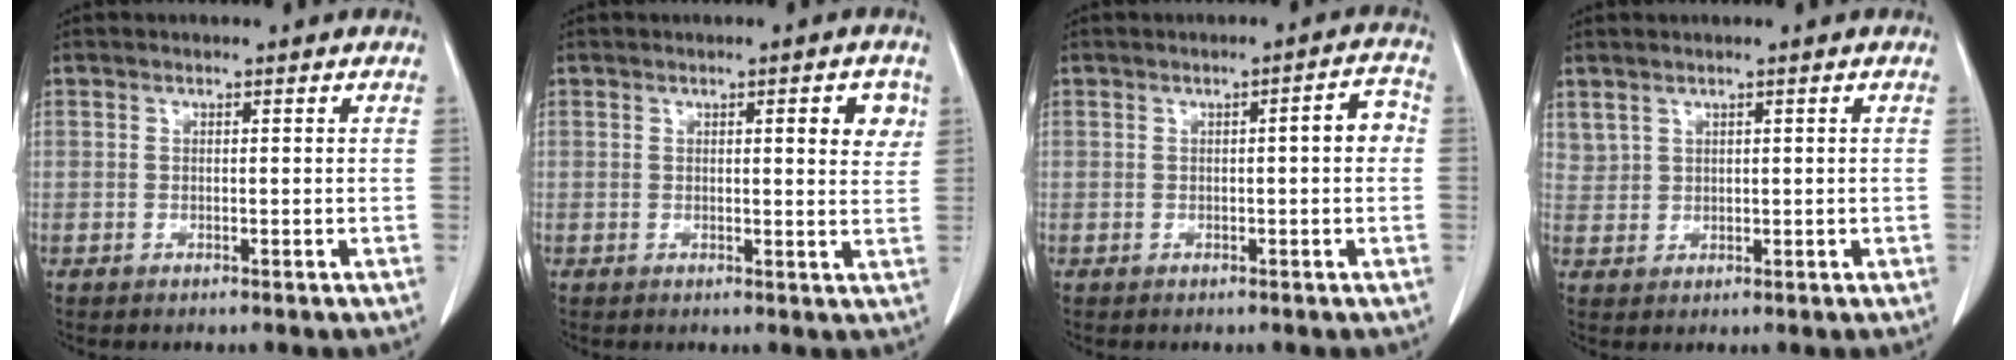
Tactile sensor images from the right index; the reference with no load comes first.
{"total": 4.1, "force": [1.6, 0.9, 3.7], "torque": [-0.041, -0.004, 0.017]}
{"total": 3.5, "force": [0.0, 0.6, 3.4], "torque": [-0.041, 0.011, -0.003]}
{"total": 2.3, "force": [1.7, 1.4, 0.6], "torque": [-0.012, 0.007, 0.043]}